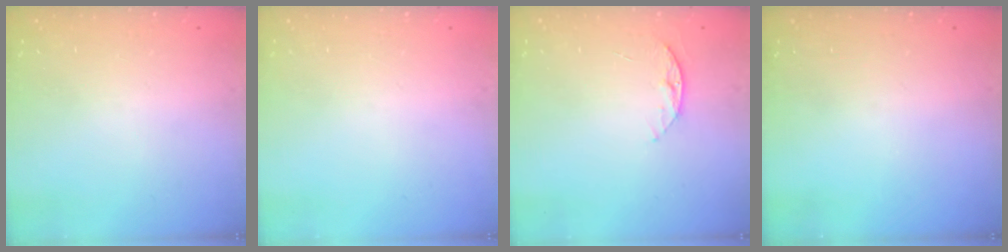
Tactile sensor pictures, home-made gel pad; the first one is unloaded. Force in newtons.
{"total": 0.0}
{"total": 6.4, "press": 6.3, "slide": 0.7}
{"total": 0.0}